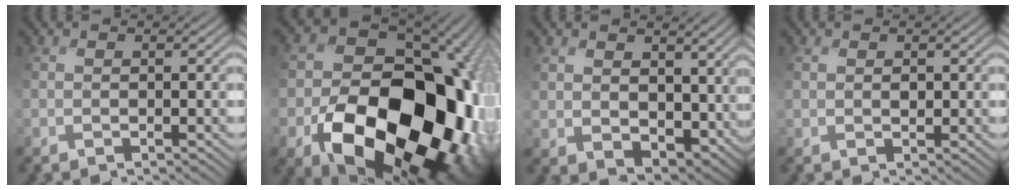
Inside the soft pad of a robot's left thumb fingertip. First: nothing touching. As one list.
[{"total": 22.0, "force": [-5.9, 16.1, 13.8], "torque": [-0.226, -0.077, -0.056]}, {"total": 7.6, "force": [2.0, 5.6, 4.7], "torque": [-0.125, -0.020, 0.046]}, {"total": 1.2, "force": [0.6, 0.8, 0.7], "torque": [-0.017, -0.002, 0.015]}]